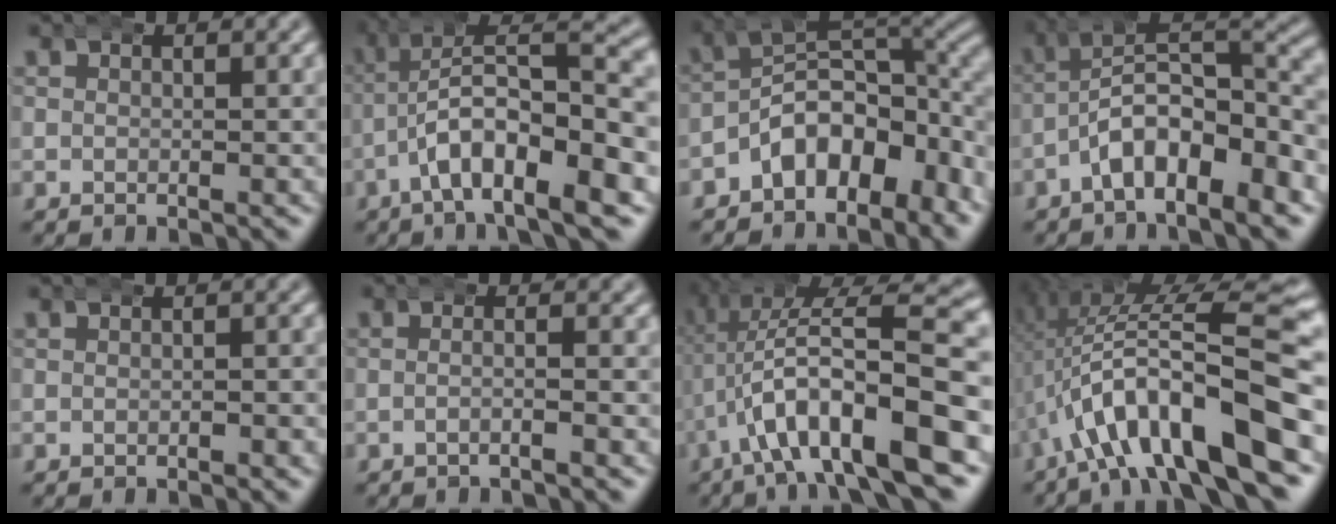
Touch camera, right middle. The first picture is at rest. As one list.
[{"total": 9.7, "force": [-1.8, 4.0, 8.6], "torque": [-0.133, 0.000, -0.026]}, {"total": 11.5, "force": [-2.9, 7.6, 8.1], "torque": [-0.110, -0.011, -0.045]}, {"total": 8.6, "force": [-1.6, 4.9, 6.9], "torque": [-0.096, 0.000, -0.033]}, {"total": 0.7, "force": [-0.3, 0.4, 0.5], "torque": [-0.004, 0.003, -0.007]}, {"total": 1.5, "force": [-0.9, -0.2, 1.2], "torque": [-0.019, 0.002, -0.020]}, {"total": 13.6, "force": [-1.6, 5.8, 12.2], "torque": [-0.193, 0.003, -0.018]}, {"total": 13.6, "force": [-0.9, 5.6, 12.4], "torque": [-0.197, 0.010, -0.011]}]